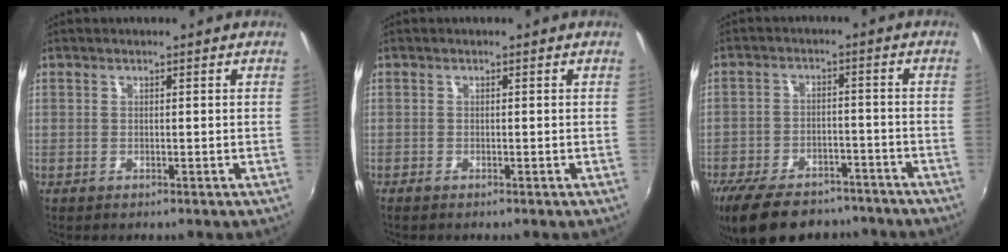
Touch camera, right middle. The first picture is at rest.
{"total": 0.5, "force": [-0.5, 0.0, 0.2], "torque": [-0.003, -0.003, -0.012]}
{"total": 18.6, "force": [-14.6, 7.9, 8.3], "torque": [-0.189, -0.012, -0.215]}